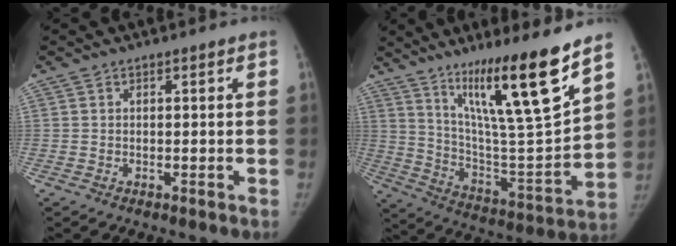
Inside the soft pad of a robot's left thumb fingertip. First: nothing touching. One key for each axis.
{"total": 22.4, "fx": 13.9, "fy": 2.3, "fz": 17.5, "tx": -0.261, "ty": -0.078, "tz": 0.242}